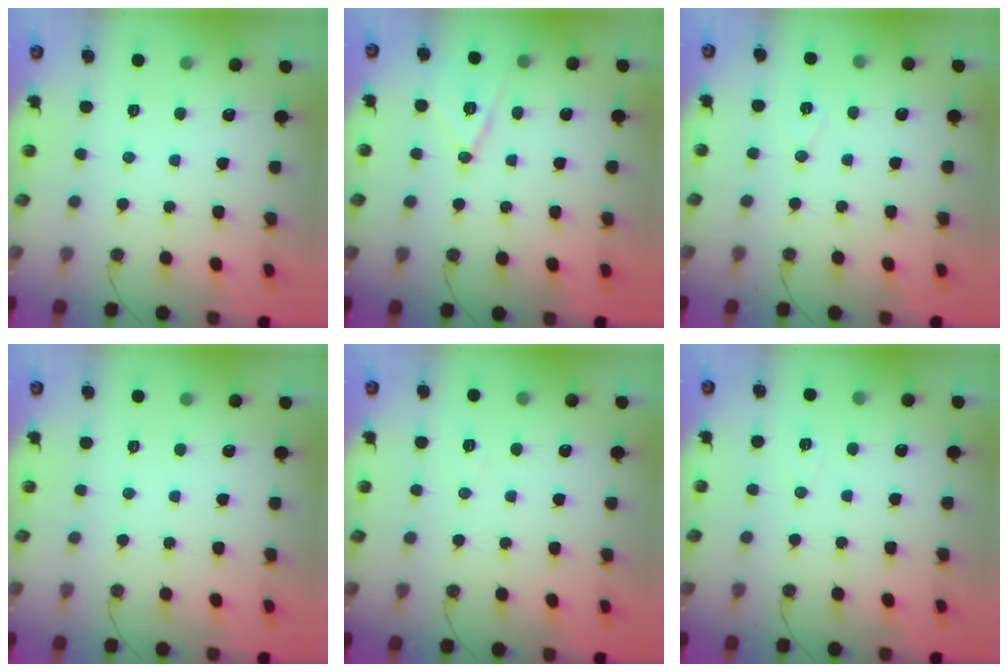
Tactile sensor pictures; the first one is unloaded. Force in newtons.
{"total": 10.8, "press": 10.3, "slide": 3.5}
{"total": 6.6, "press": 4.9, "slide": 4.5}
{"total": 0.0}
{"total": 5.7, "press": 3.7, "slide": 4.4}
{"total": 4.2, "press": 3.8, "slide": 1.8}